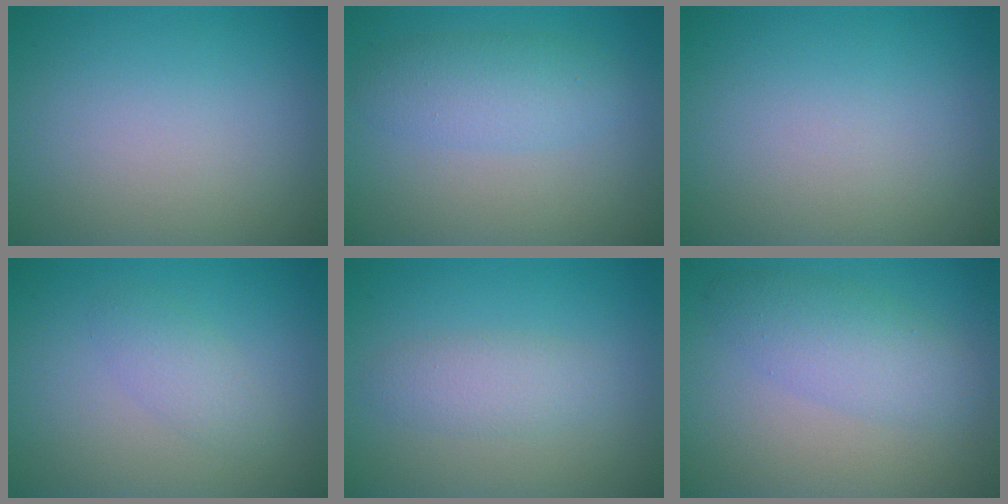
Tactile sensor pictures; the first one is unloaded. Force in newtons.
{"total": 3.2, "press": 3.2, "slide": 0.1}
{"total": 0.0}
{"total": 1.9, "press": 1.9, "slide": 0.2}
{"total": 2.3, "press": 2.3, "slide": 0.0}
{"total": 3.5, "press": 3.5, "slide": 0.1}